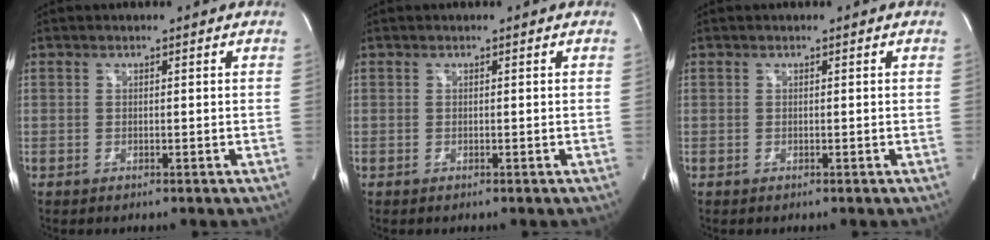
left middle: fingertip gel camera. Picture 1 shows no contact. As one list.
[{"total": 0.0}, {"total": 0.0}]